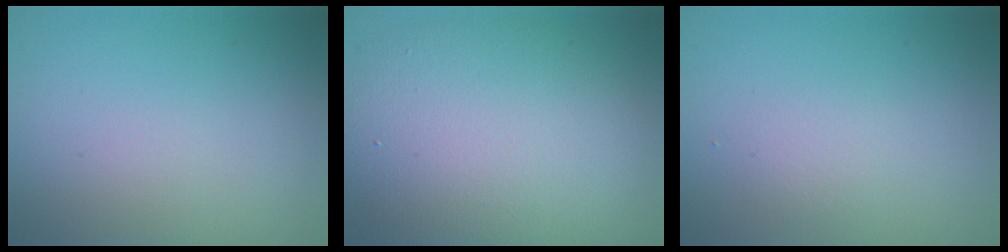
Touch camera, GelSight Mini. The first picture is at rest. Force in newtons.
{"total": 10.5, "press": 10.5, "slide": 0.5}
{"total": 1.3, "press": 1.3, "slide": 0.0}